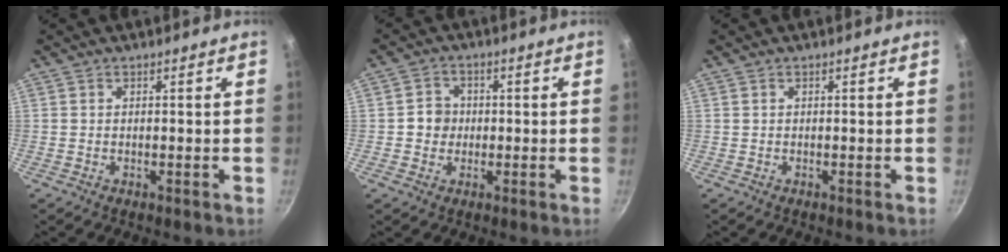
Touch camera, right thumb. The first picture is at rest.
{"total": 4.1, "force": [-0.3, 3.8, 1.4], "torque": [0.003, 0.009, -0.011]}
{"total": 0.0}